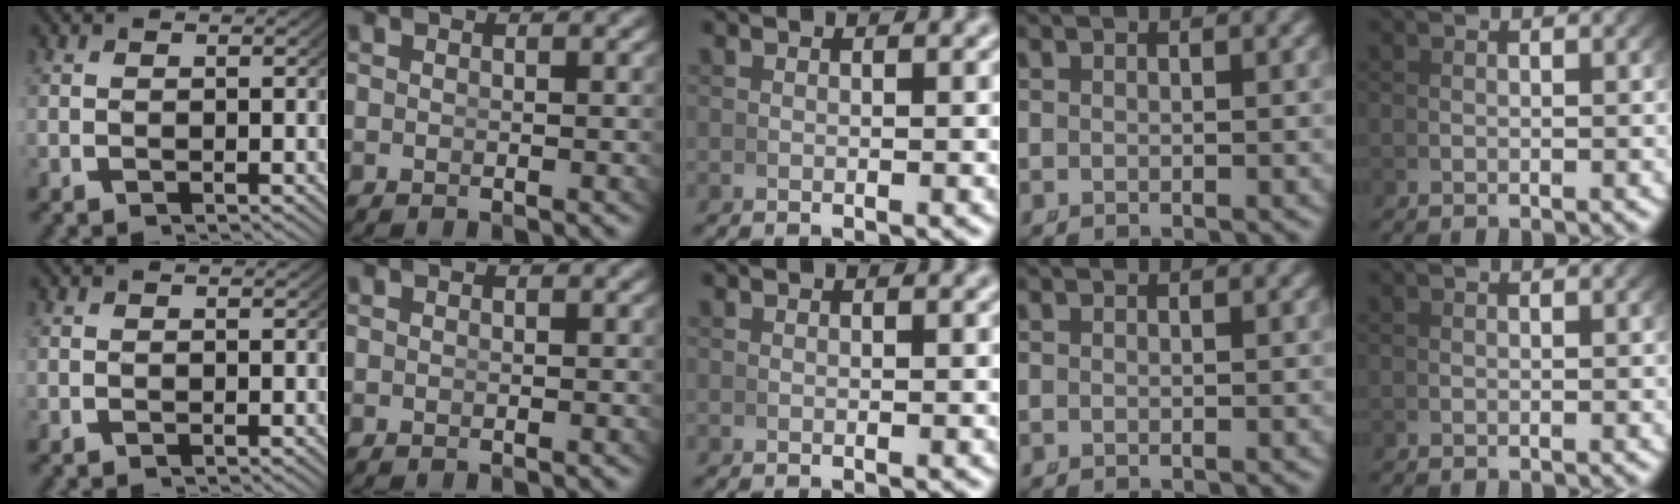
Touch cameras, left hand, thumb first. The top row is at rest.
{}